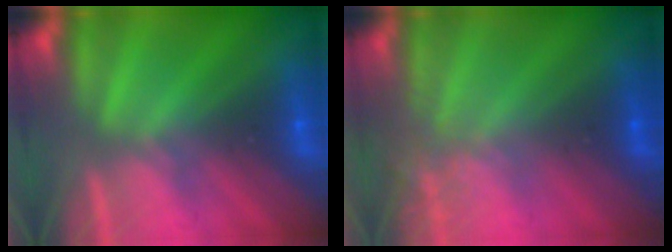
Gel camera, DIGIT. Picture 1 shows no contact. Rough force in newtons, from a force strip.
{"total": 2.4}